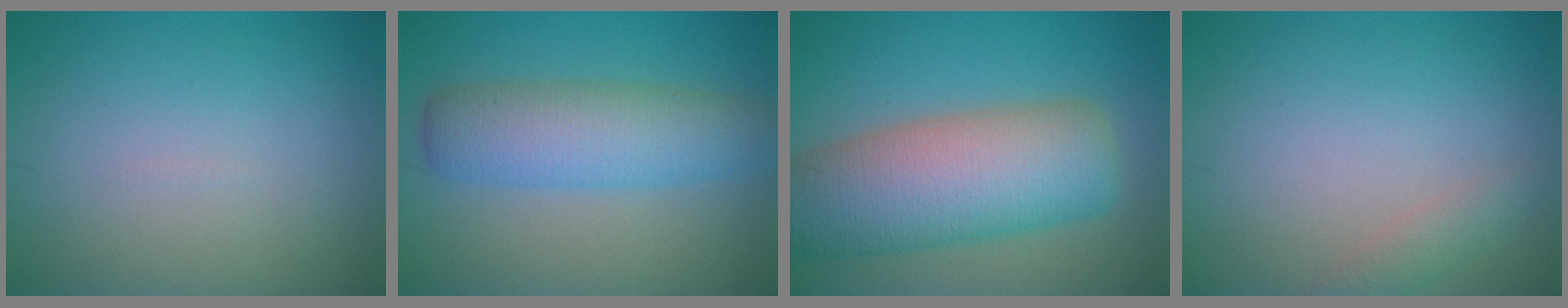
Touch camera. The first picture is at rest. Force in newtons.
{"total": 6.1, "press": 6.1, "slide": 0.4}
{"total": 11.1, "press": 11.1, "slide": 0.7}
{"total": 1.6, "press": 1.6, "slide": 0.2}